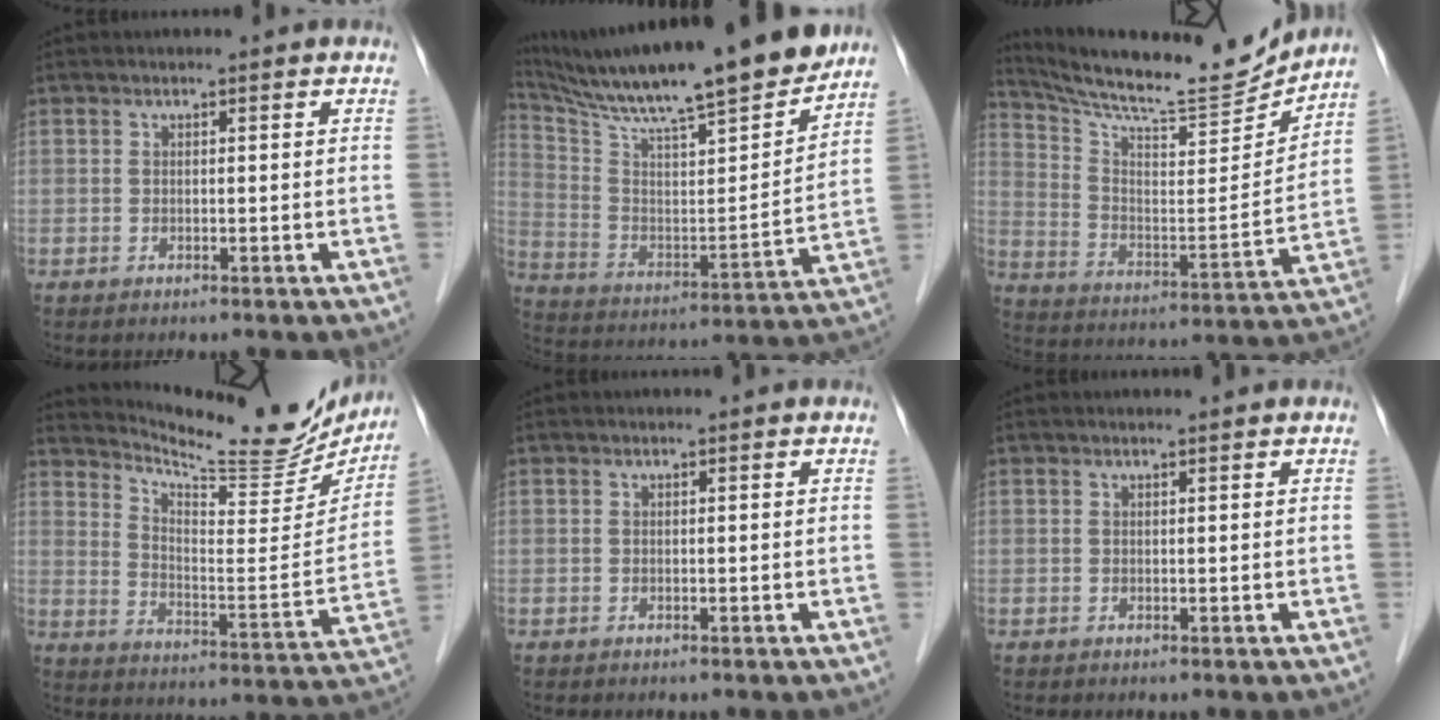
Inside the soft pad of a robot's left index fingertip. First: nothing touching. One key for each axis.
{"total": 23.9, "fx": 20.4, "fy": 1.4, "fz": 12.3, "tx": -0.220, "ty": -0.023, "tz": 0.319}
{"total": 18.8, "fx": 17.7, "fy": 1.1, "fz": 6.5, "tx": -0.125, "ty": -0.044, "tz": 0.273}
{"total": 19.6, "fx": 18.2, "fy": 3.4, "fz": 6.5, "tx": -0.104, "ty": -0.052, "tz": 0.246}
{"total": 0.0}
{"total": 0.6, "fx": 0.5, "fy": -0.2, "fz": 0.3, "tx": -0.006, "ty": 0.000, "tz": 0.008}